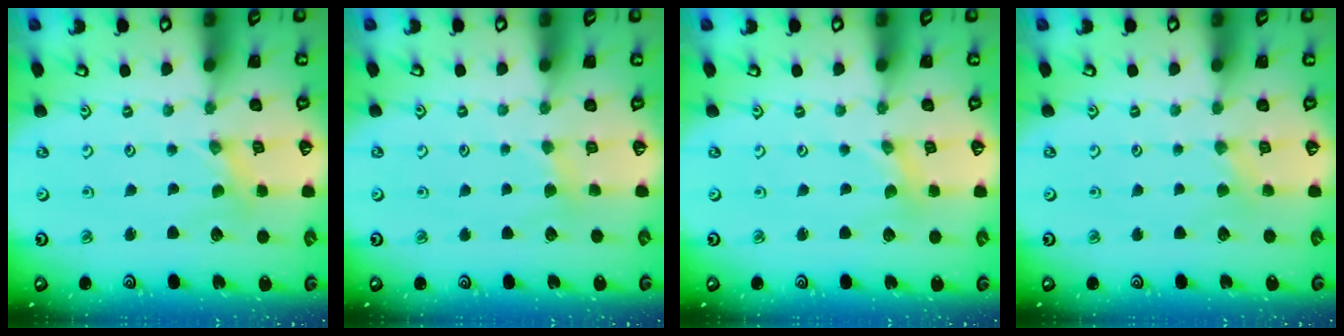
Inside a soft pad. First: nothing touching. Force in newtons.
{"total": 2.5, "press": 2.4, "slide": 0.4}
{"total": 0.0}
{"total": 1.2, "press": 1.1, "slide": 0.3}